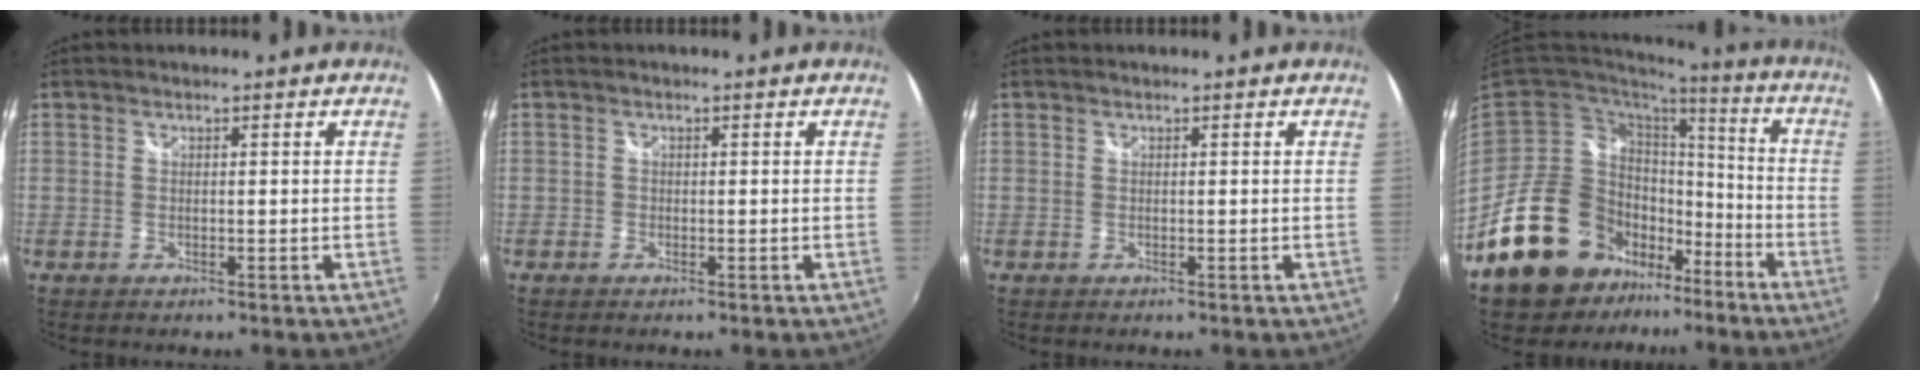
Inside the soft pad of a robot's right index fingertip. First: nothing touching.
{"total": 0.7, "force": [-0.5, 0.5, 0.0], "torque": [-0.003, -0.002, -0.012]}
{"total": 0.0}
{"total": 20.4, "force": [-12.6, 13.1, 9.1], "torque": [-0.199, 0.012, -0.200]}